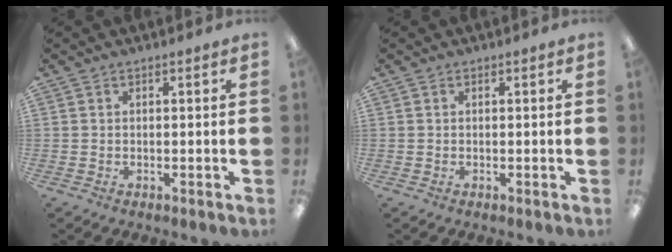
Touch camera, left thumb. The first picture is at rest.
{"total": 0.0}